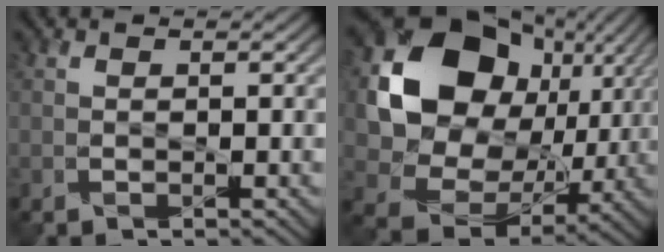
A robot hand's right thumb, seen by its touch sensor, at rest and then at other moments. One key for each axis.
{"total": 17.9, "fx": 4.1, "fy": 14.2, "fz": 10.0, "tx": -0.216, "ty": -0.005, "tz": 0.089}